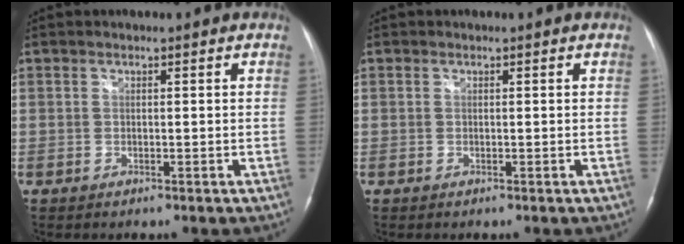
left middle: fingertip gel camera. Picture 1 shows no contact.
{"total": 0.0}